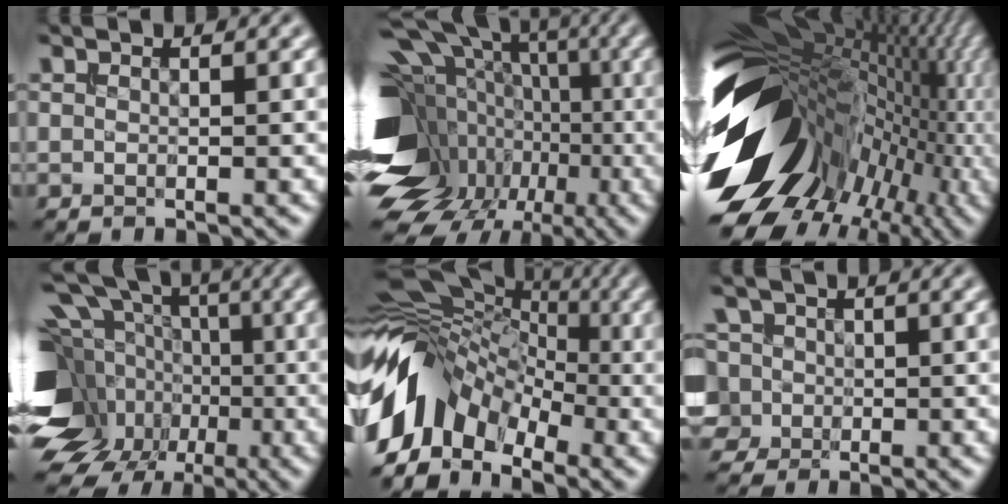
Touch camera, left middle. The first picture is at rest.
{"total": 18.8, "force": [-3.8, 13.6, 12.4], "torque": [-0.214, 0.025, -0.042]}
{"total": 18.3, "force": [-1.2, 12.1, 13.7], "torque": [-0.224, -0.012, 0.009]}
{"total": 19.1, "force": [-2.4, 15.7, 10.5], "torque": [-0.218, 0.028, -0.060]}
{"total": 10.4, "force": [-3.4, 7.4, 6.5], "torque": [-0.118, 0.013, -0.084]}
{"total": 6.7, "force": [1.5, 5.8, 3.0], "torque": [-0.062, 0.036, -0.007]}